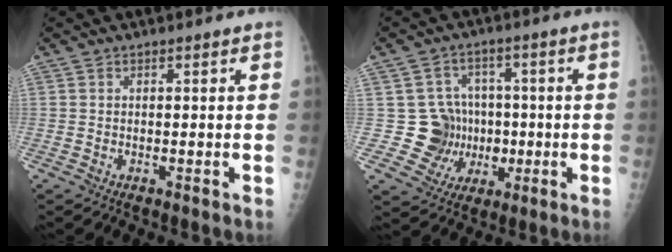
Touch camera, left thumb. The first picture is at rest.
{"total": 9.3, "force": [-0.6, 9.1, 1.9], "torque": [0.032, 0.023, 0.000]}